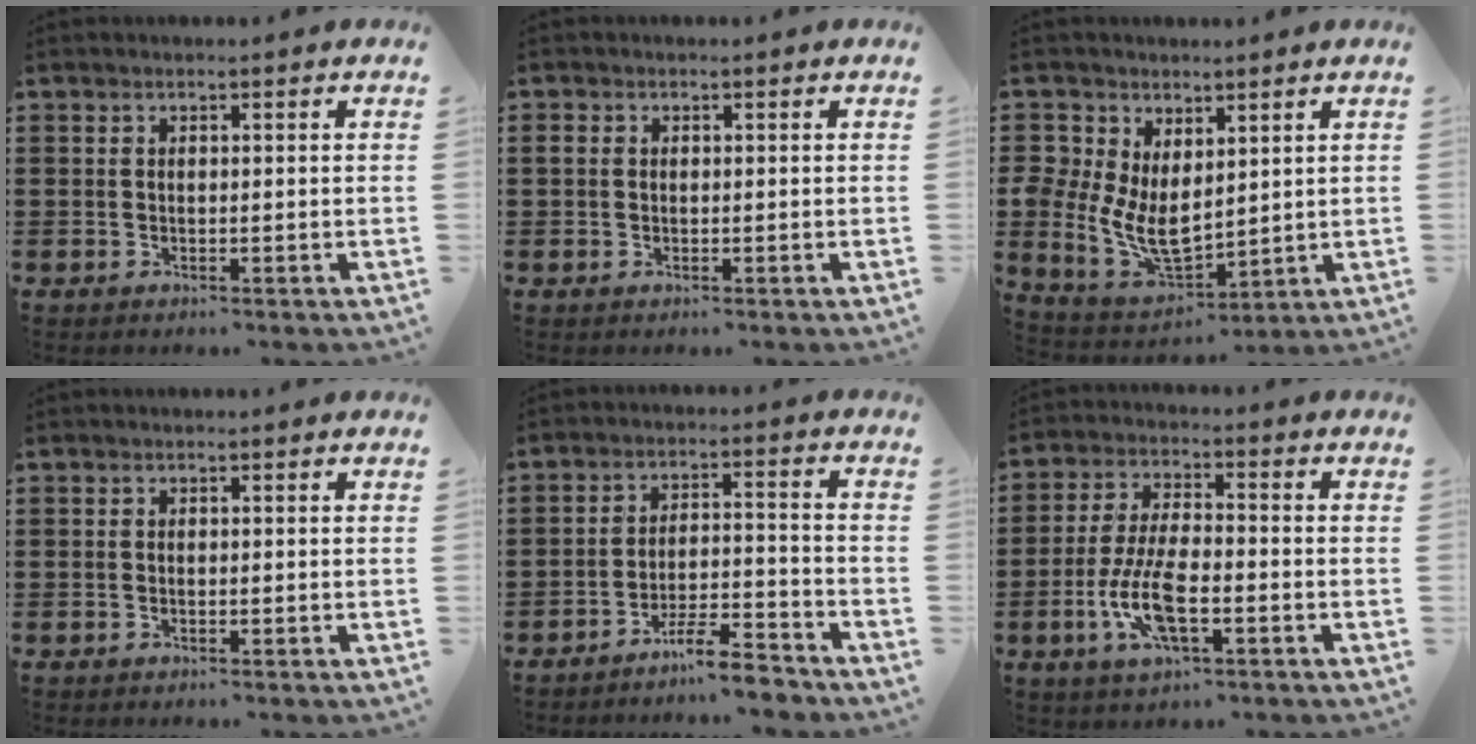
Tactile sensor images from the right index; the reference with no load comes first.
{"total": 0.9, "force": [0.1, 0.8, 0.5], "torque": [-0.011, 0.005, 0.002]}
{"total": 7.5, "force": [1.3, 5.3, 5.2], "torque": [-0.130, -0.002, 0.027]}
{"total": 0.0}
{"total": 6.6, "force": [-5.8, 0.6, 2.9], "torque": [-0.054, 0.003, -0.112]}
{"total": 9.3, "force": [-3.0, 3.2, 8.1], "torque": [-0.180, -0.012, -0.059]}